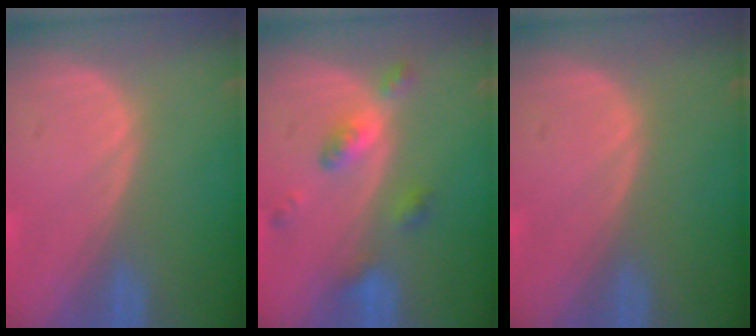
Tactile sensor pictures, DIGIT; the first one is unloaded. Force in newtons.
{"total": 5.2, "press": 4.7, "slide": 2.3}
{"total": 0.0}